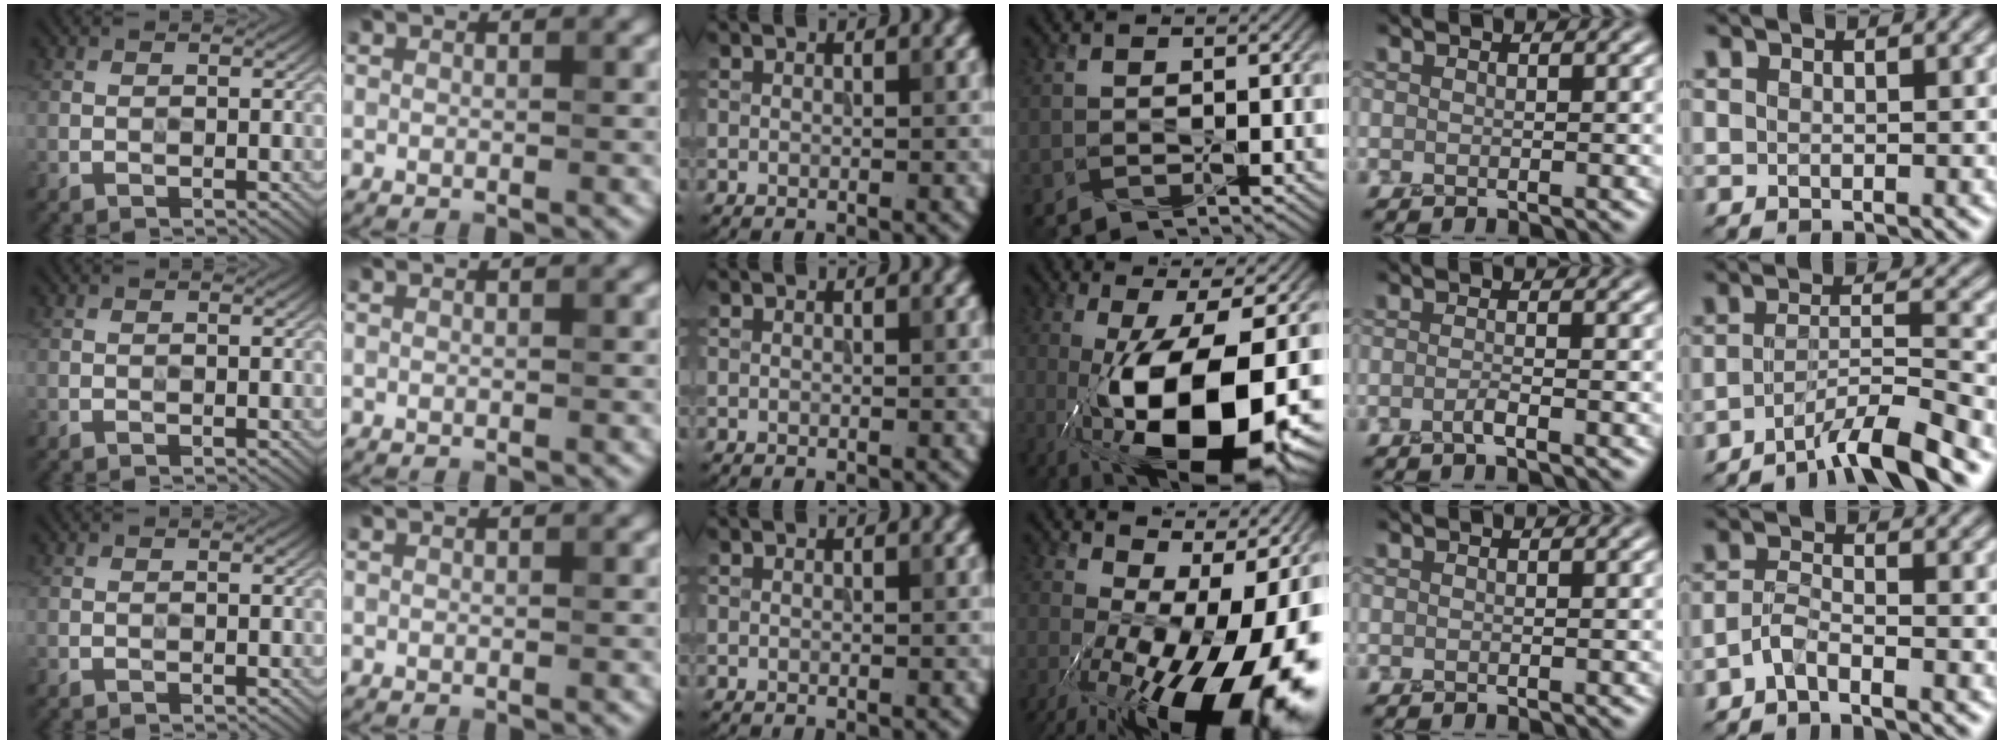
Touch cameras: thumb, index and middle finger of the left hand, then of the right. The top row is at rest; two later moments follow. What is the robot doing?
{"motion": "press", "object": "grip strengthener"}